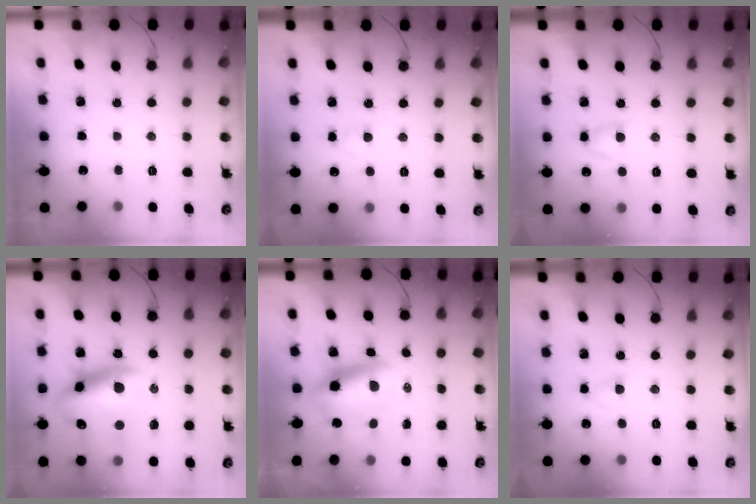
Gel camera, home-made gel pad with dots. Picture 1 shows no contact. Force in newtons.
{"total": 2.5, "press": 2.3, "slide": 1.1}
{"total": 3.7, "press": 3.6, "slide": 0.7}
{"total": 17.3, "press": 16.9, "slide": 3.8}
{"total": 10.8, "press": 10.4, "slide": 2.7}
{"total": 2.5, "press": 2.3, "slide": 1.0}